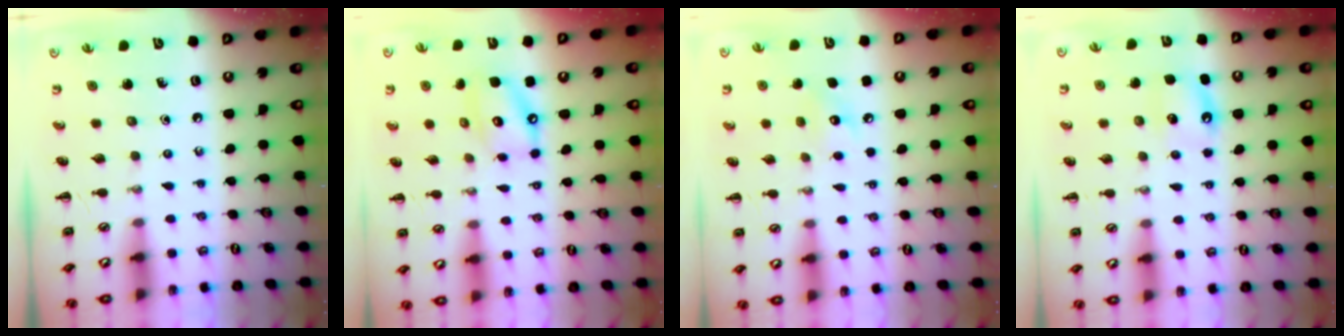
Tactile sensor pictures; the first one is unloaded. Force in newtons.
{"total": 10.9, "press": 10.7, "slide": 2.0}
{"total": 6.9, "press": 6.7, "slide": 1.6}
{"total": 4.5, "press": 4.3, "slide": 1.5}